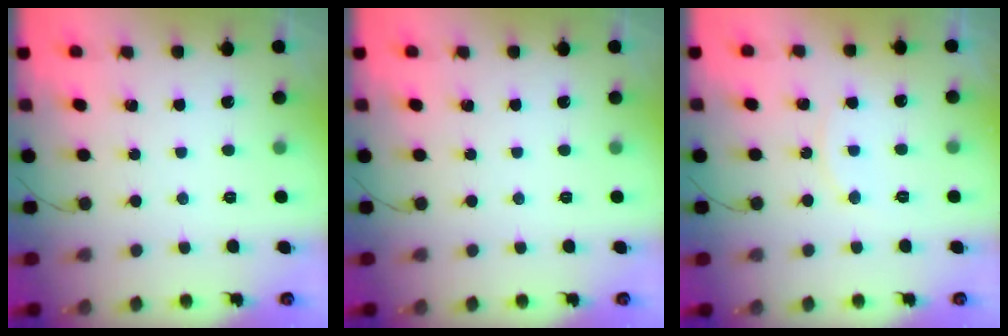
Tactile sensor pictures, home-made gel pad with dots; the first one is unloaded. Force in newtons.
{"total": 0.0}
{"total": 5.2, "press": 5.2, "slide": 0.2}